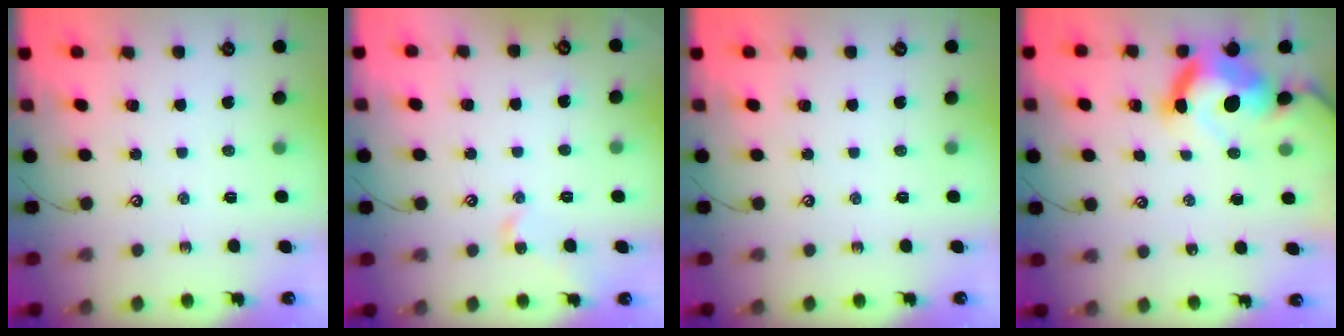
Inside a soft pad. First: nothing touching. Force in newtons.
{"total": 2.2, "press": 2.1, "slide": 0.7}
{"total": 0.0}
{"total": 13.3, "press": 13.2, "slide": 1.6}